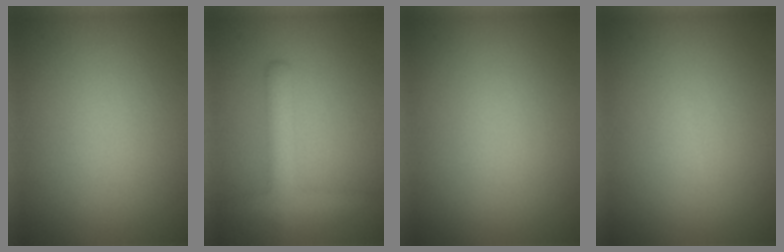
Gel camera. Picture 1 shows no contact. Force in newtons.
{"total": 3.1, "press": 3.1, "slide": 0.1}
{"total": 0.0}
{"total": 0.0}